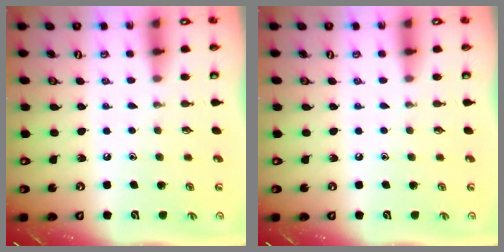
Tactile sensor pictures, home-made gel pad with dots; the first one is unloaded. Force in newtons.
{"total": 0.0}